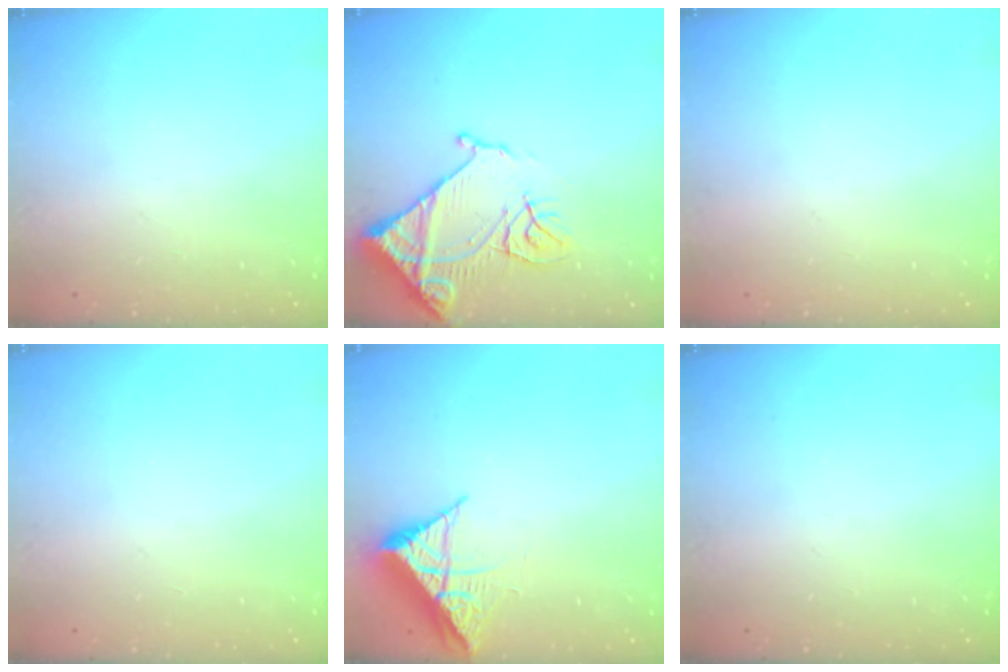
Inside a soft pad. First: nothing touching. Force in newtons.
{"total": 14.4, "press": 14.3, "slide": 1.7}
{"total": 0.0}
{"total": 0.0}
{"total": 8.9, "press": 8.9, "slide": 0.9}
{"total": 0.0}